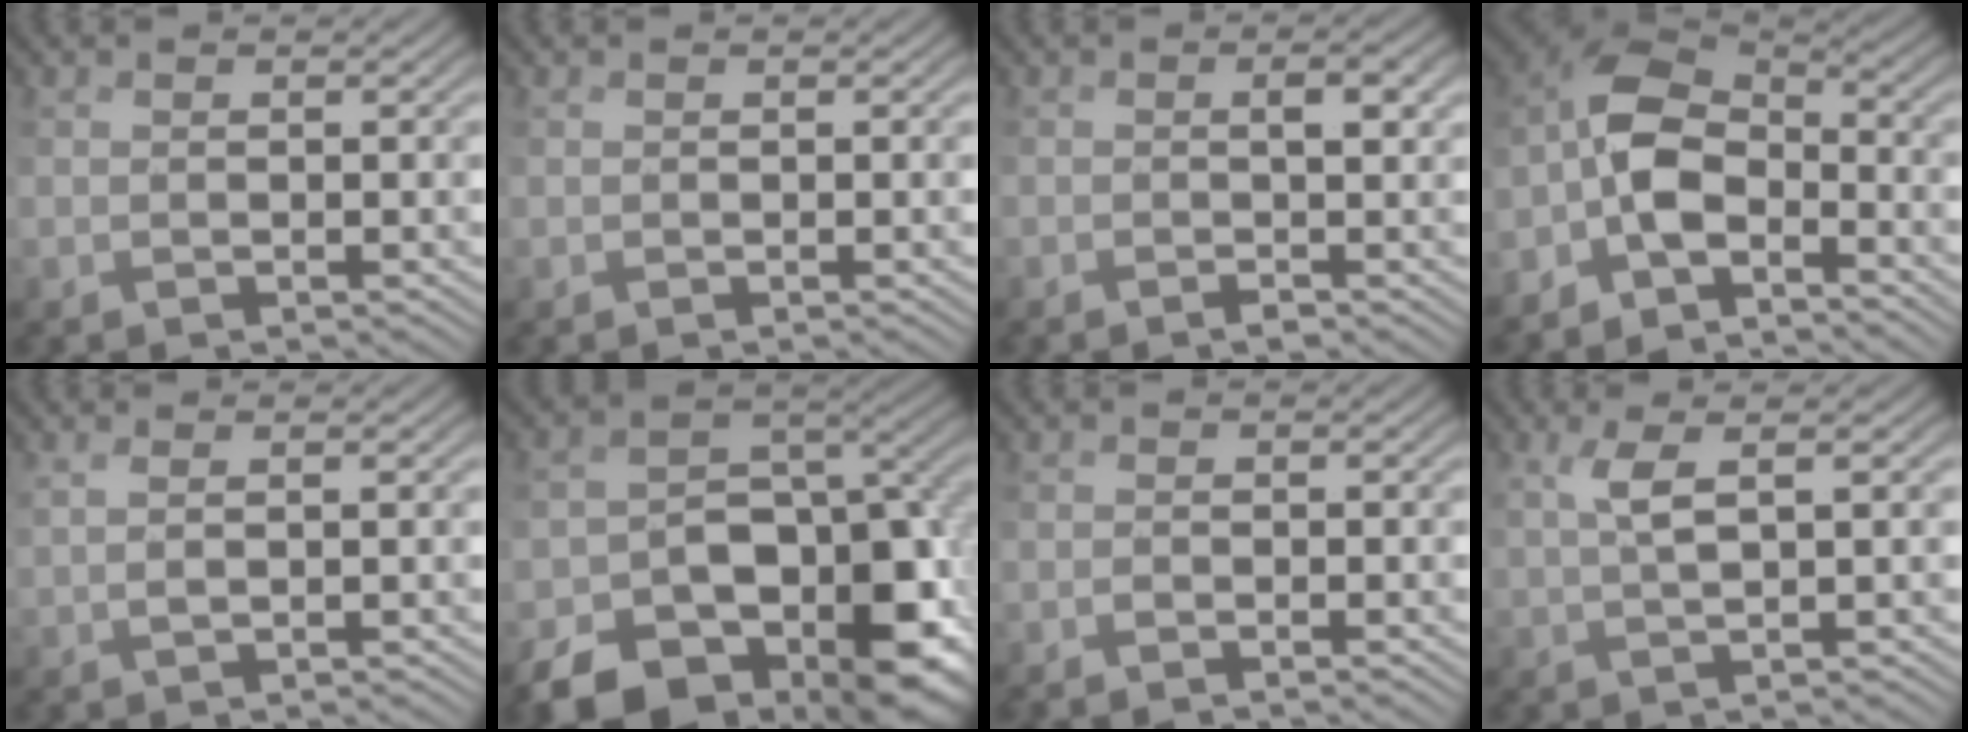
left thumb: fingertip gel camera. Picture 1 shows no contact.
{"total": 0.0}
{"total": 3.3, "force": [-0.6, 0.9, 3.1], "torque": [-0.048, 0.006, -0.010]}
{"total": 7.0, "force": [-3.6, 2.5, 5.5], "torque": [-0.113, 0.008, -0.080]}
{"total": 1.7, "force": [1.3, -1.0, -0.2], "torque": [0.011, 0.012, 0.030]}
{"total": 16.1, "force": [-8.5, 10.3, 9.1], "torque": [-0.155, -0.029, -0.113]}
{"total": 1.3, "force": [-1.3, -0.2, 0.4], "torque": [-0.002, -0.001, -0.025]}
{"total": 3.0, "force": [2.2, -0.9, 1.9], "torque": [-0.026, 0.018, 0.046]}